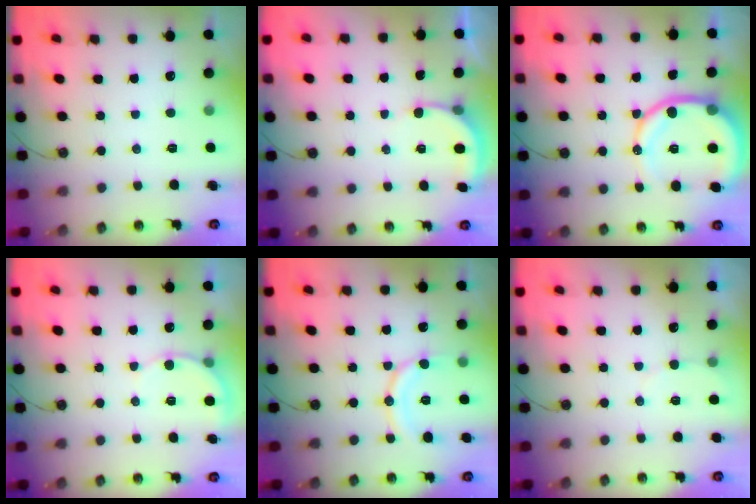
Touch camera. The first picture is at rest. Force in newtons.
{"total": 2.4, "press": 2.4, "slide": 0.5}
{"total": 14.1, "press": 13.9, "slide": 2.0}
{"total": 5.9, "press": 5.9, "slide": 0.3}
{"total": 11.7, "press": 11.7, "slide": 1.0}
{"total": 2.8, "press": 2.8, "slide": 0.3}